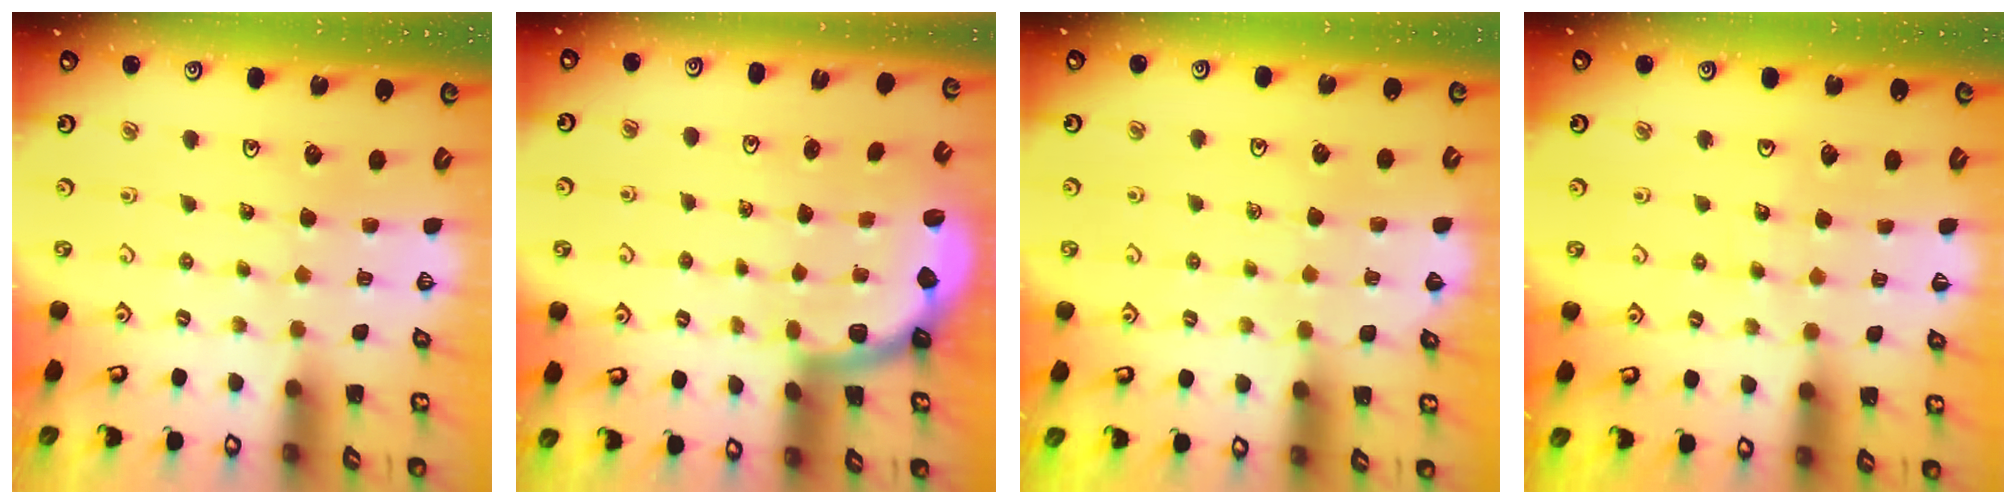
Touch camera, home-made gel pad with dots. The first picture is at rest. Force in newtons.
{"total": 1.9, "press": 1.8, "slide": 0.5}
{"total": 2.5, "press": 2.5, "slide": 0.3}
{"total": 5.5, "press": 5.5, "slide": 0.4}